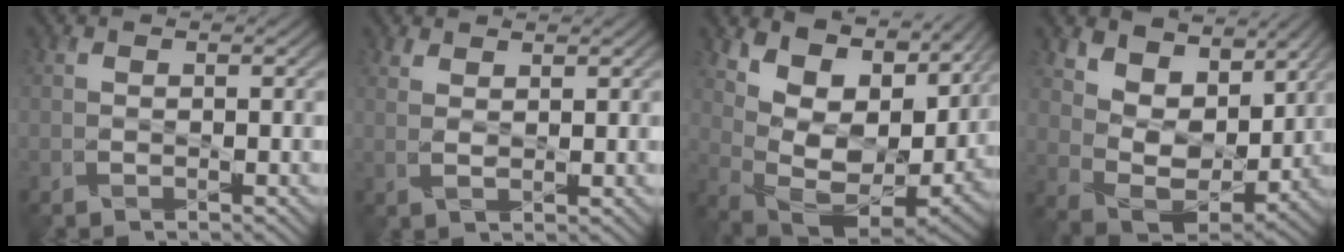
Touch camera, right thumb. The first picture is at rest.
{"total": 1.5, "force": [1.3, -0.1, 0.7], "torque": [-0.013, -0.003, 0.031]}
{"total": 14.1, "force": [6.7, 7.1, 10.2], "torque": [-0.199, 0.016, 0.123]}
{"total": 9.9, "force": [5.4, 6.1, 5.6], "torque": [-0.128, -0.001, 0.090]}